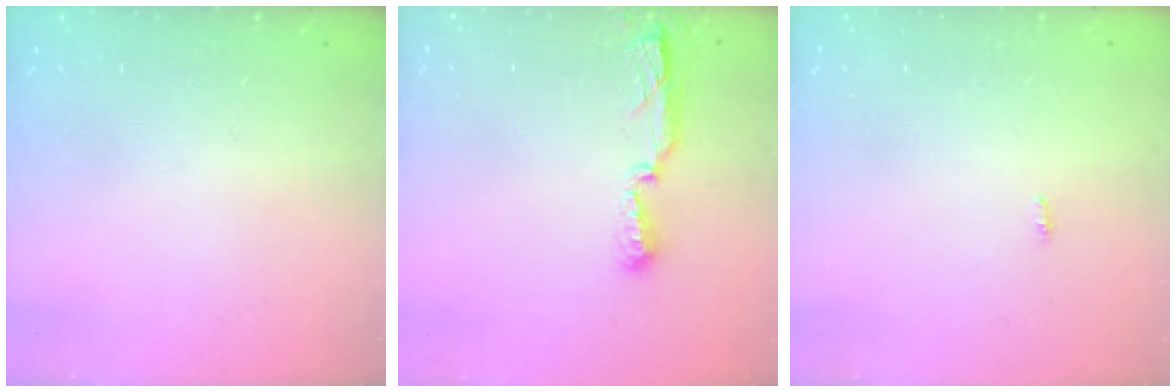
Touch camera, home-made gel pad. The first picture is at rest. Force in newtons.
{"total": 9.5, "press": 7.8, "slide": 5.5}
{"total": 2.8, "press": 1.8, "slide": 2.2}